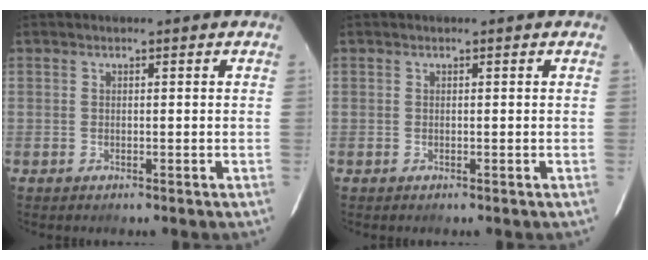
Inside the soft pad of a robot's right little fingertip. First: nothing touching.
{"total": 0.0}